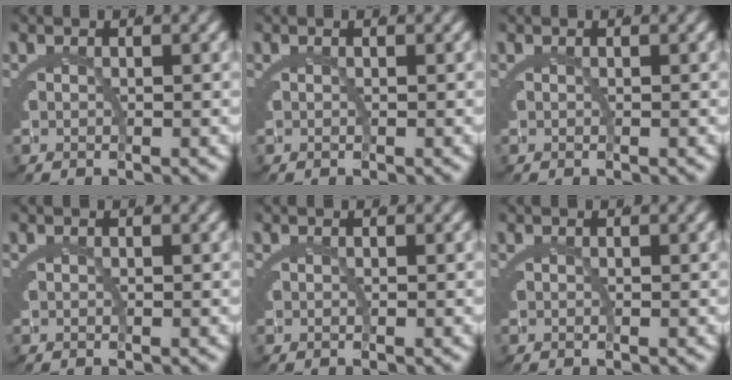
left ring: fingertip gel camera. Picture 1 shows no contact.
{"total": 0.0}
{"total": 0.0}
{"total": 0.0}
{"total": 0.0}
{"total": 0.0}